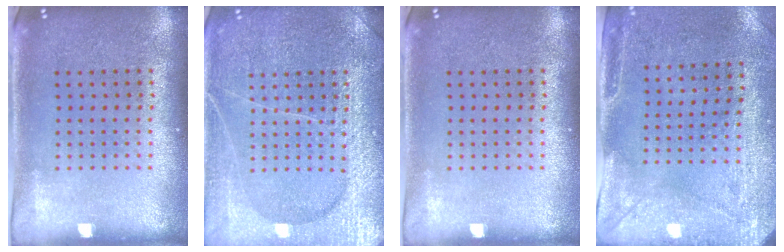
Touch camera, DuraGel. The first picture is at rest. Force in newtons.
{"total": 6.1, "press": 6.0, "slide": 0.9}
{"total": 0.0}
{"total": 3.0, "press": 2.3, "slide": 1.8}